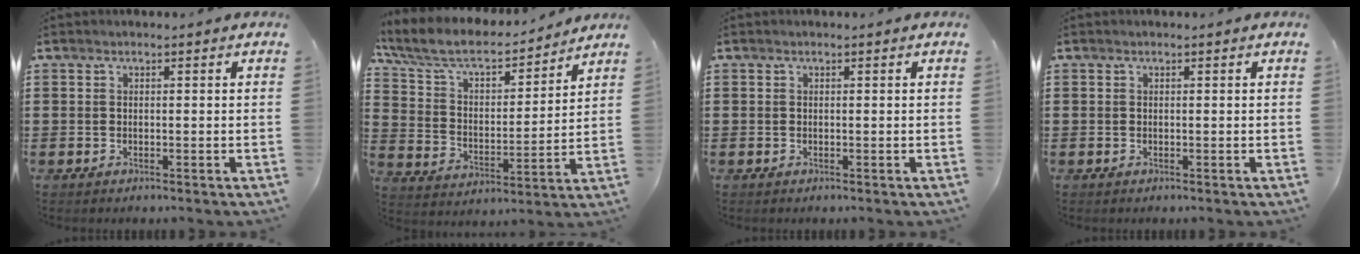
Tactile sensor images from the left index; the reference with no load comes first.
{"total": 7.6, "force": [6.5, 2.3, 3.3], "torque": [-0.093, -0.039, 0.109]}
{"total": 0.0}
{"total": 0.0}